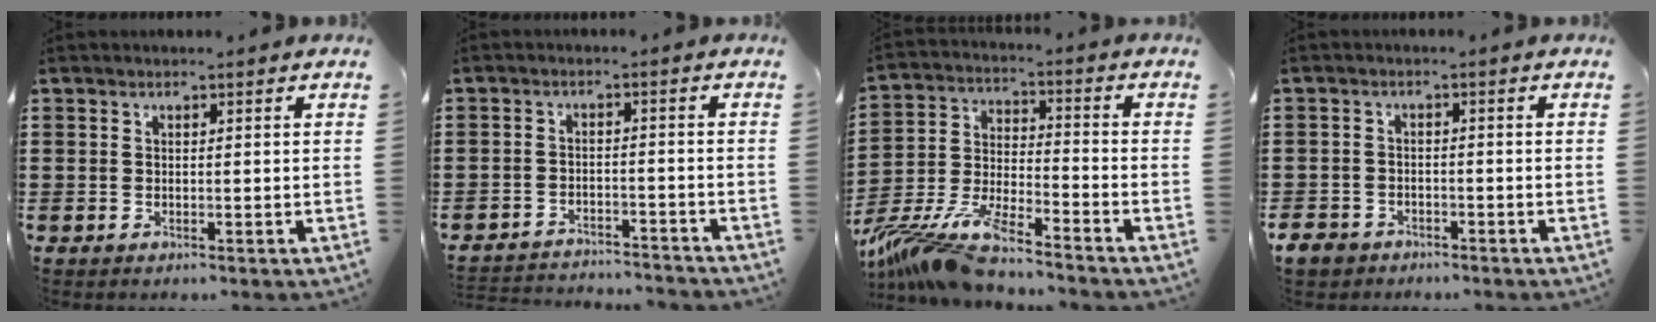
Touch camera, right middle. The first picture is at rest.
{"total": 3.1, "force": [-3.1, 0.1, 0.2], "torque": [-0.011, -0.001, -0.065]}
{"total": 11.0, "force": [-9.7, 1.1, 5.1], "torque": [-0.123, 0.002, -0.198]}
{"total": 2.7, "force": [-2.4, 1.1, 0.5], "torque": [-0.021, -0.002, -0.052]}